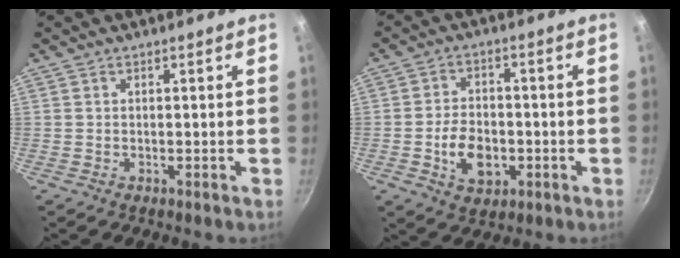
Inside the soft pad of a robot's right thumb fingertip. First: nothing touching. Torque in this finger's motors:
{"motor_torque": [0.09, 0.62, -0.15, -0.09, 0.07]}